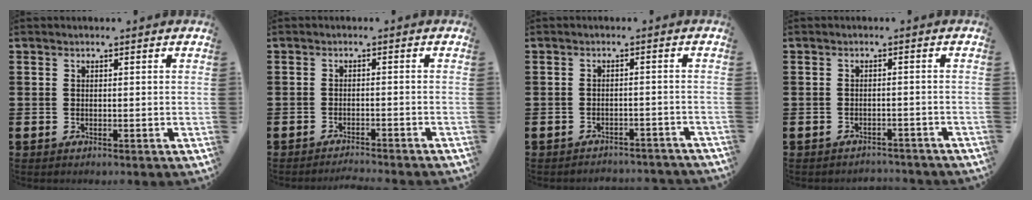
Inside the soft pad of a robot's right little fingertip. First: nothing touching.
{"total": 1.3, "force": [-1.3, -0.2, 0.1], "torque": [-0.002, 0.003, -0.027]}
{"total": 1.7, "force": [-1.7, 0.0, -0.1], "torque": [-0.004, 0.004, -0.038]}
{"total": 1.4, "force": [-1.4, 0.1, -0.1], "torque": [-0.004, 0.003, -0.031]}